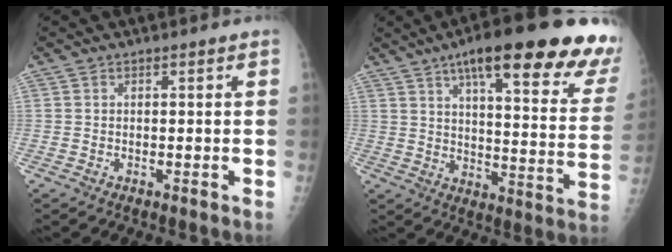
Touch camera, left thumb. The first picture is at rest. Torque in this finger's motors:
{"motor_torque": [1.45, -0.35, 1.76, -1.02, 0.05]}